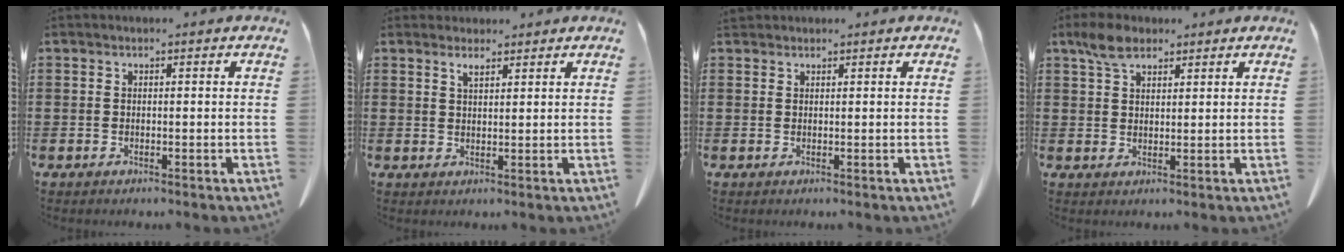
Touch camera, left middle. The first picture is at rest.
{"total": 2.0, "force": [1.7, 0.5, 1.0], "torque": [-0.014, -0.003, 0.031]}
{"total": 0.8, "force": [0.8, 0.2, 0.1], "torque": [-0.005, -0.001, 0.017]}
{"total": 4.3, "force": [2.8, 2.2, 2.3], "torque": [-0.055, 0.008, 0.053]}